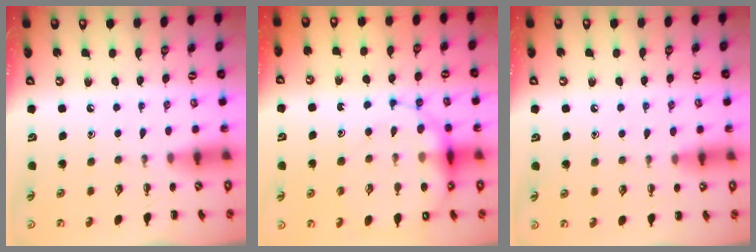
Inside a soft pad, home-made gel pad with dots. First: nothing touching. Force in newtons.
{"total": 16.5, "press": 16.0, "slide": 3.7}
{"total": 7.7, "press": 7.2, "slide": 2.8}